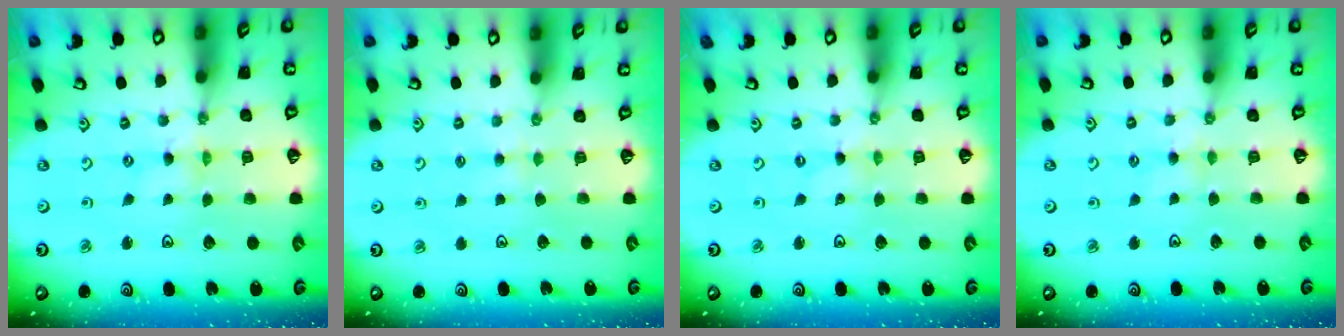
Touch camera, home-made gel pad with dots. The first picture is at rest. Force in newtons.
{"total": 1.9, "press": 1.9, "slide": 0.4}
{"total": 0.0}
{"total": 2.8, "press": 2.8, "slide": 0.3}